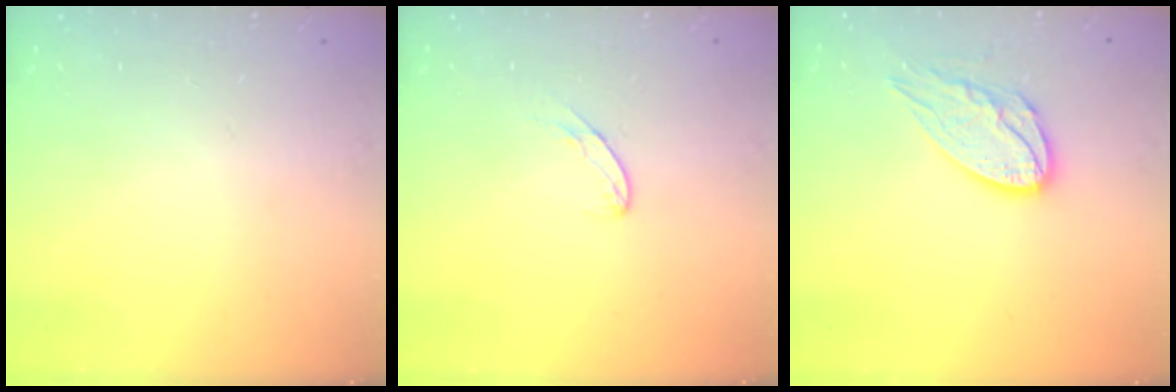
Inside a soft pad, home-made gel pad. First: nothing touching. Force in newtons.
{"total": 5.4, "press": 5.4, "slide": 0.4}
{"total": 10.9, "press": 10.9, "slide": 0.6}